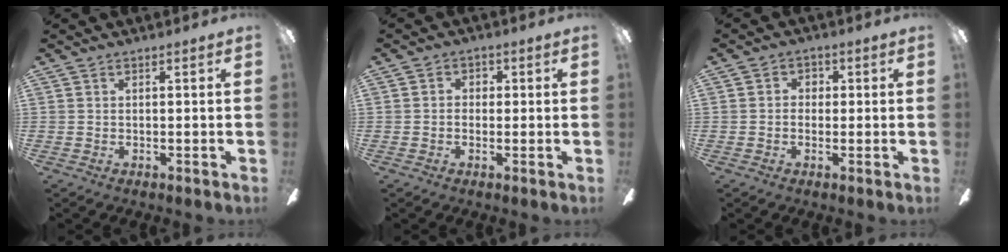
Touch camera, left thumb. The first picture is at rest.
{"total": 2.7, "force": [-0.7, 2.4, 1.0], "torque": [-0.013, 0.011, -0.017]}
{"total": 2.9, "force": [-0.5, 2.6, 1.0], "torque": [-0.020, 0.017, -0.012]}